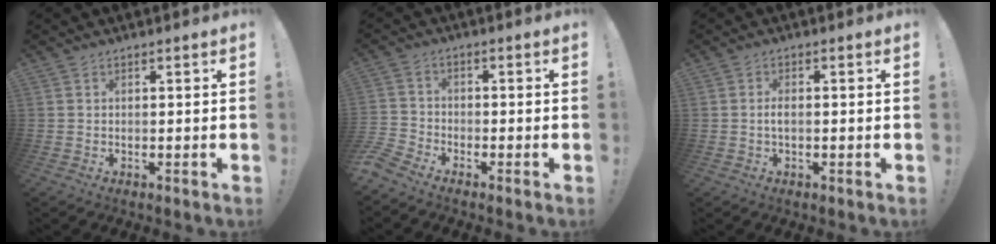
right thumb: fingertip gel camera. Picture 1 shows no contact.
{"total": 5.3, "force": [-4.4, 2.7, 1.4], "torque": [-0.043, 0.014, -0.084]}
{"total": 2.3, "force": [-0.5, 0.9, 2.1], "torque": [-0.050, 0.004, -0.011]}